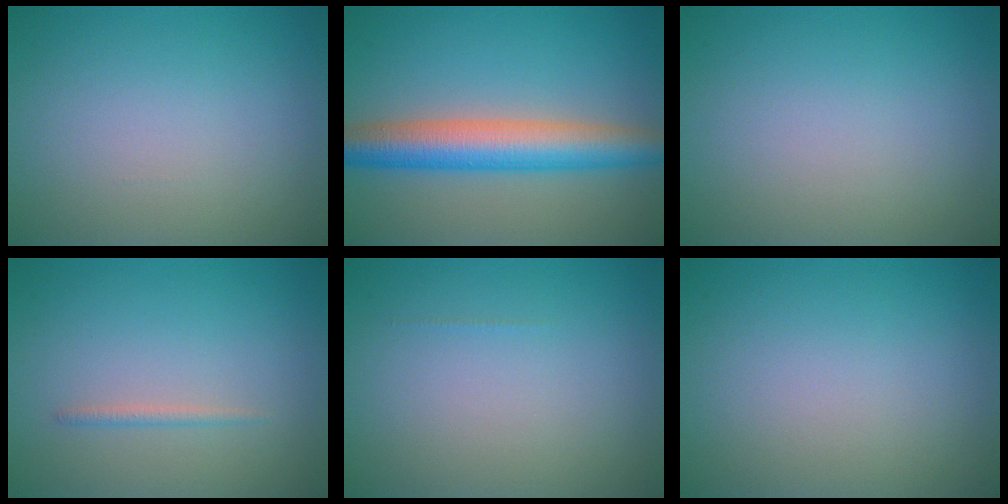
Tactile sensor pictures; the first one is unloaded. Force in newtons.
{"total": 6.9, "press": 6.8, "slide": 0.3}
{"total": 0.0}
{"total": 0.8, "press": 0.8, "slide": 0.0}
{"total": 0.0}
{"total": 0.0}